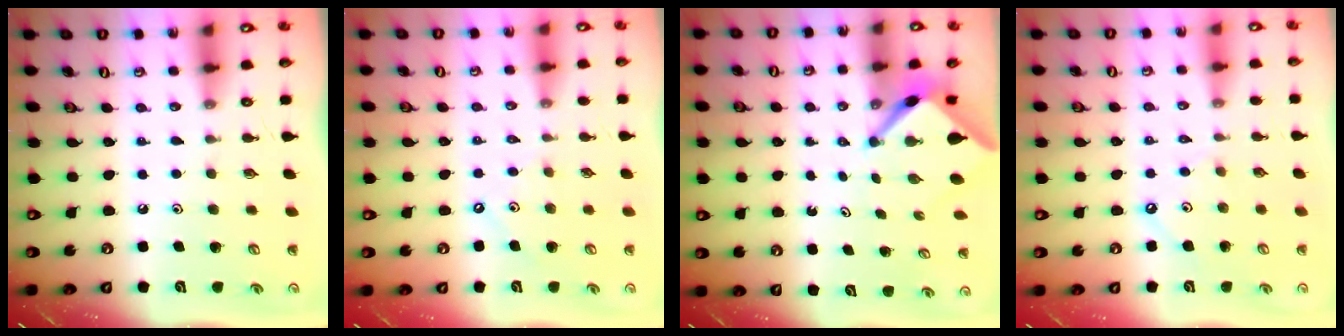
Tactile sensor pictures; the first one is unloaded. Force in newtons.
{"total": 3.6, "press": 3.6, "slide": 0.5}
{"total": 3.8, "press": 3.8, "slide": 0.2}
{"total": 1.8, "press": 1.8, "slide": 0.0}